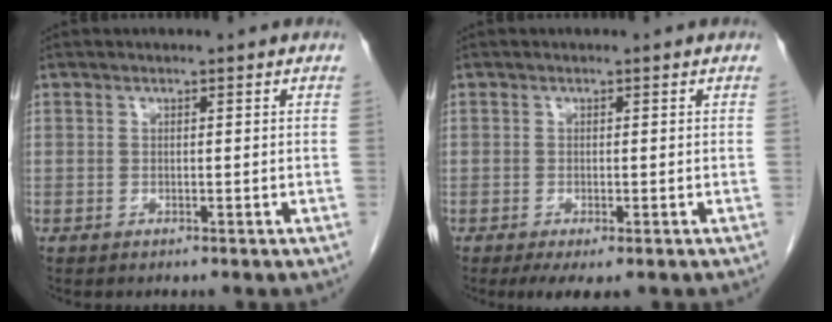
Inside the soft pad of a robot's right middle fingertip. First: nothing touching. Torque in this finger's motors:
{"motor_torque": [0.99, -0.79, 0.41, 0.05]}